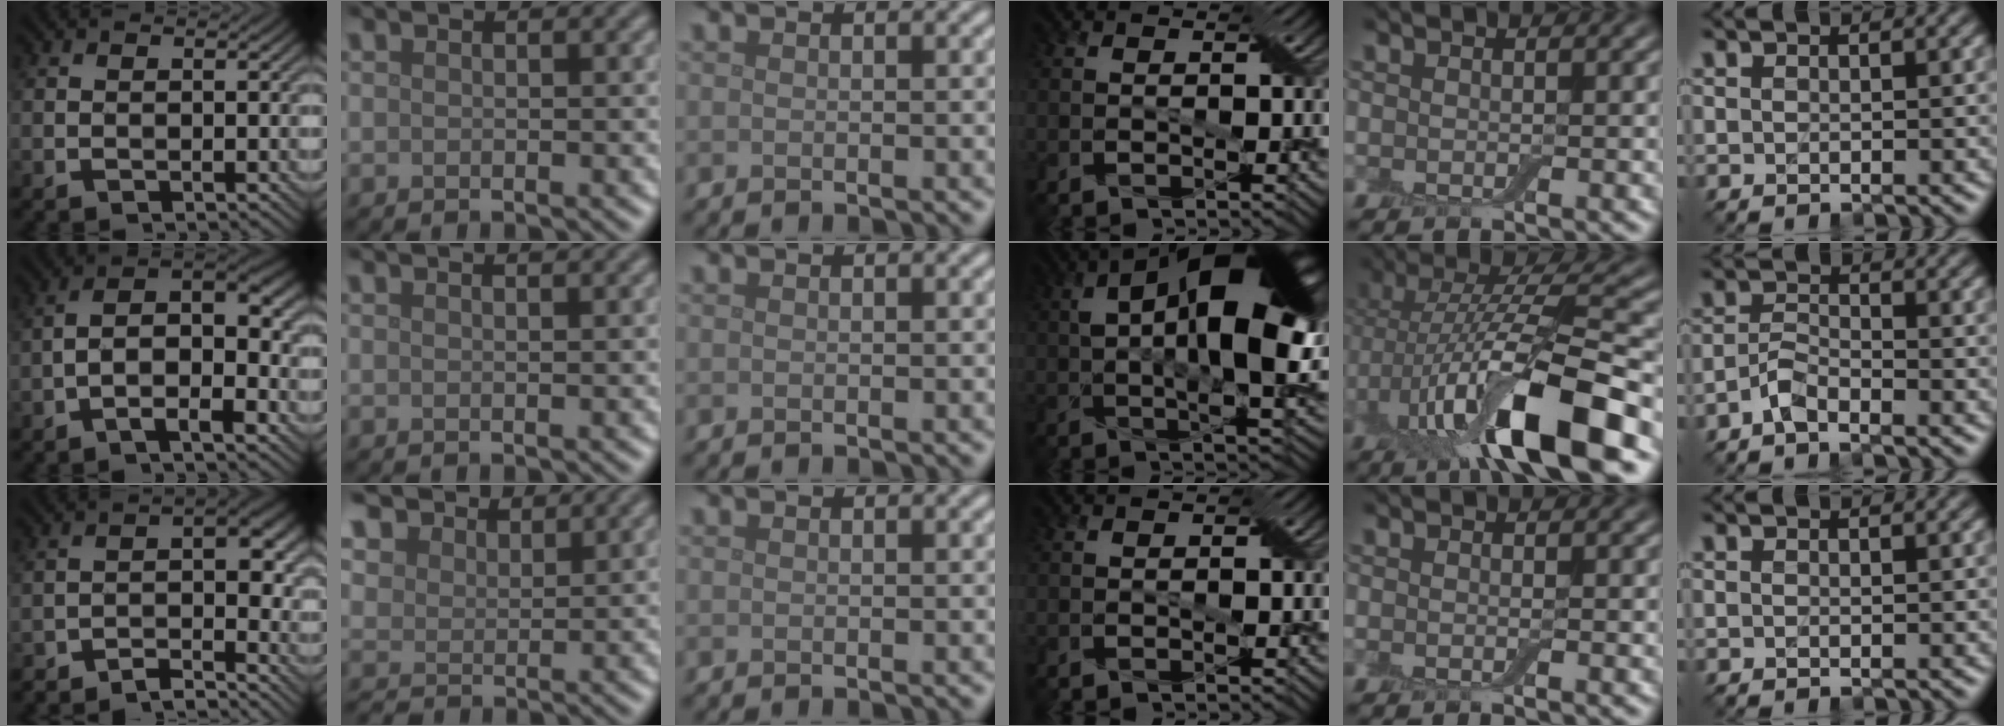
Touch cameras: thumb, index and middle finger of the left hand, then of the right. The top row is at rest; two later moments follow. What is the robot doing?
{"motion": "insert", "object": "backpack"}